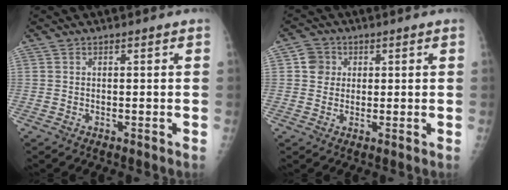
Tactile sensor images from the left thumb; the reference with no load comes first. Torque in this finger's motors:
{"motor_torque": [0.31, 0.02, 0.05, -0.14, 0.05]}